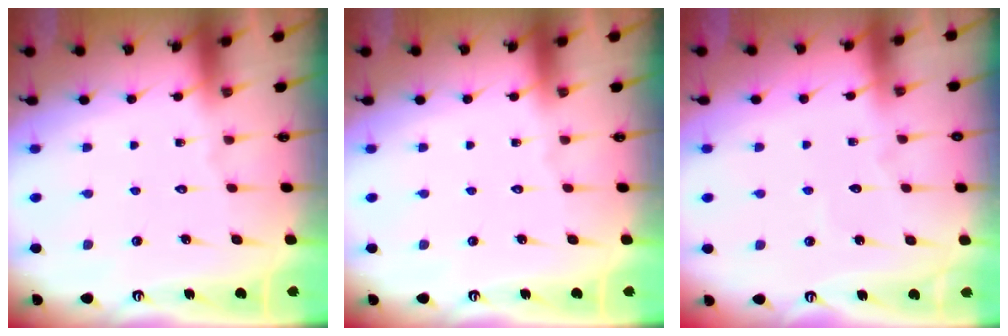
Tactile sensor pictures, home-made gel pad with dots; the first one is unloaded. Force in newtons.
{"total": 0.0}
{"total": 3.2, "press": 3.2, "slide": 0.4}